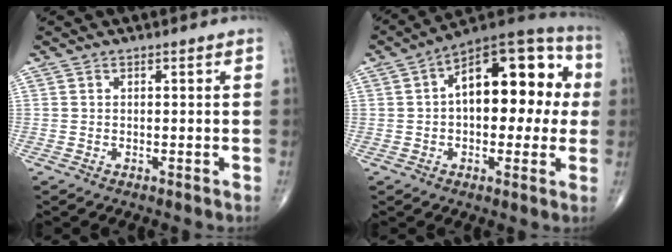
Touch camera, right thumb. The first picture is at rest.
{"total": 19.5, "force": [2.5, 10.4, 16.4], "torque": [-0.200, 0.040, 0.024]}